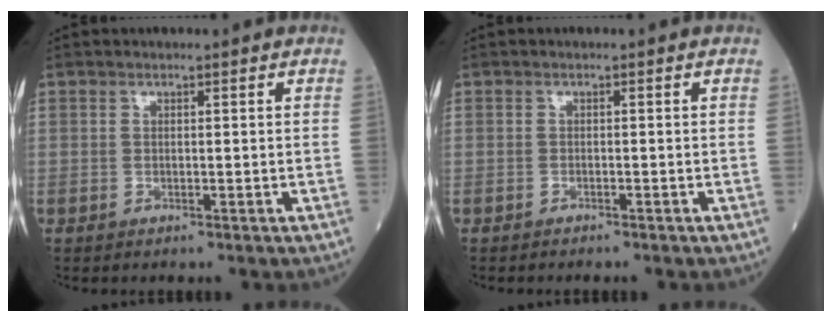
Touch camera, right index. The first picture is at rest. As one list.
[{"total": 0.8, "force": [-0.7, 0.1, 0.3], "torque": [-0.009, -0.001, -0.008]}]